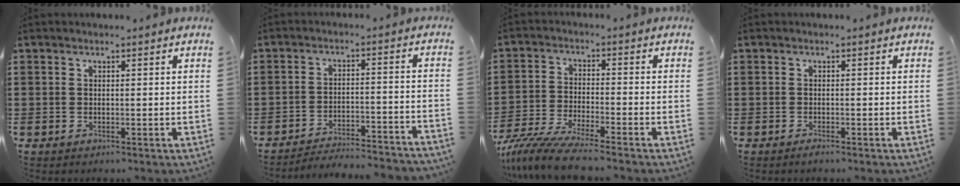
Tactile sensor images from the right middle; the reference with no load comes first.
{"total": 4.3, "force": [-4.2, 0.0, 0.8], "torque": [-0.018, 0.000, -0.088]}
{"total": 7.4, "force": [-6.8, 0.1, 2.9], "torque": [-0.073, -0.012, -0.136]}
{"total": 0.8, "force": [-0.7, 0.1, 0.3], "torque": [-0.009, -0.003, -0.013]}